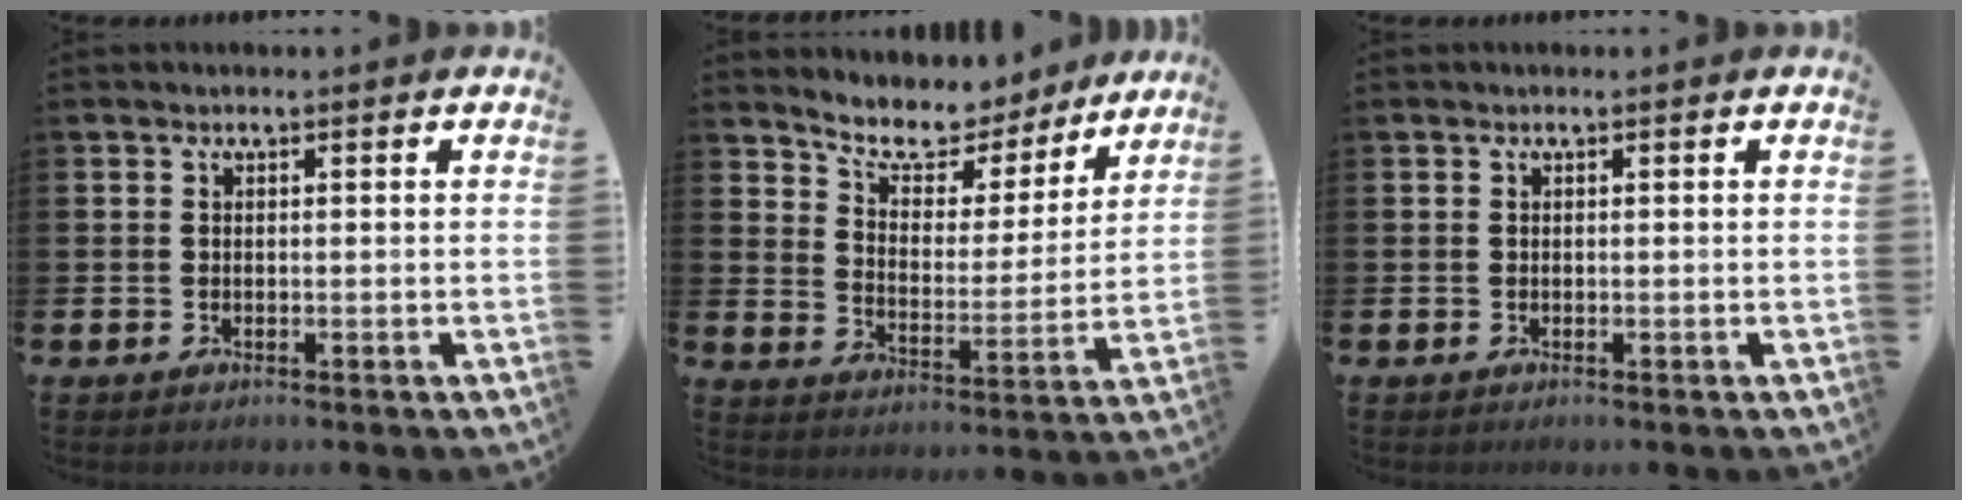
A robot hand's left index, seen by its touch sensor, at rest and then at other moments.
{"total": 7.8, "force": [7.1, 2.8, 1.4], "torque": [-0.052, -0.058, 0.121]}
{"total": 0.0}